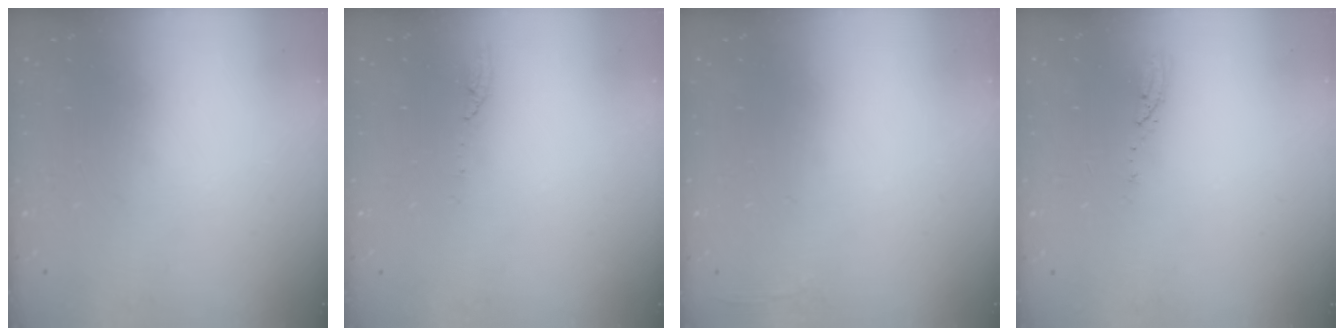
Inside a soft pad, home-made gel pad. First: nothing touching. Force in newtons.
{"total": 3.5, "press": 3.5, "slide": 0.3}
{"total": 2.8, "press": 2.6, "slide": 0.9}
{"total": 3.0, "press": 2.9, "slide": 0.3}